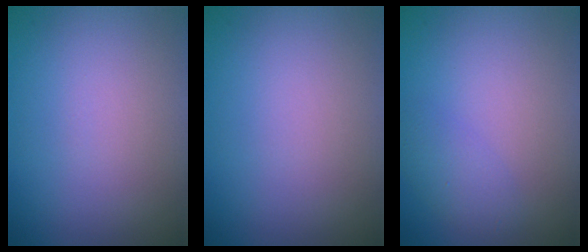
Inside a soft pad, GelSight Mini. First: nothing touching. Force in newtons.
{"total": 0.0}
{"total": 1.7, "press": 1.7, "slide": 0.0}